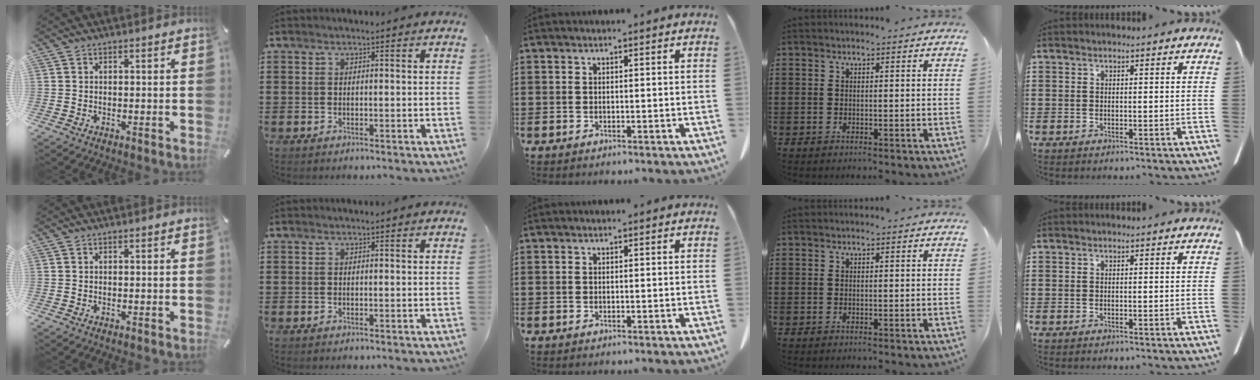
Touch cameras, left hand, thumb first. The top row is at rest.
{}